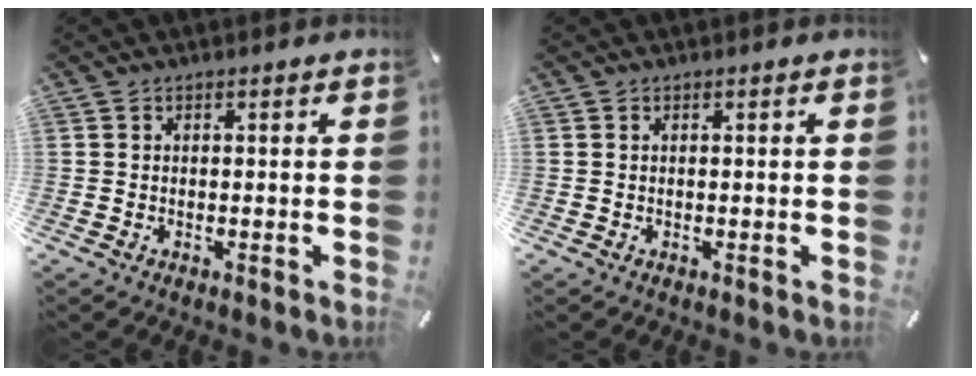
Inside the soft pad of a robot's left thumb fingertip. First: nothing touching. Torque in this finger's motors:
{"motor_torque": [0.12, -0.07, -0.03, -0.07, 0.00]}